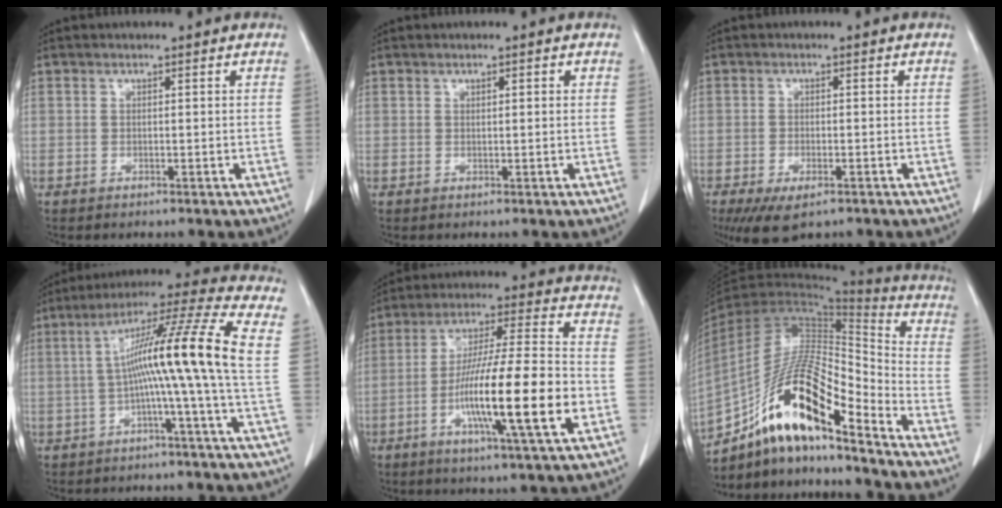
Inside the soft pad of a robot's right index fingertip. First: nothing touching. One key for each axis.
{"total": 0.9, "fx": 0.4, "fy": 0.3, "fz": 0.7, "tx": -0.012, "ty": 0.001, "tz": 0.005}
{"total": 6.0, "fx": -3.9, "fy": 2.4, "fz": 4.0, "tx": -0.066, "ty": -0.011, "tz": -0.061}
{"total": 13.6, "fx": 0.2, "fy": -2.4, "fz": 13.3, "tx": -0.217, "ty": 0.022, "tz": -0.005}
{"total": 17.9, "fx": -5.0, "fy": 0.7, "fz": 17.2, "tx": -0.302, "ty": -0.009, "tz": -0.086}
{"total": 18.6, "fx": -12.4, "fy": 3.2, "fz": 13.5, "tx": -0.262, "ty": 0.007, "tz": -0.219}